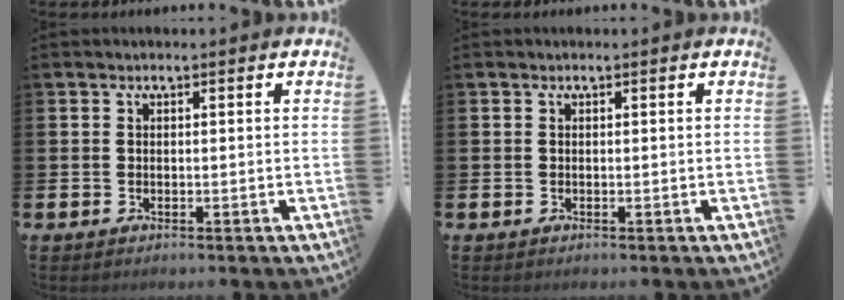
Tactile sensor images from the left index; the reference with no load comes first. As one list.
[{"total": 0.0}]